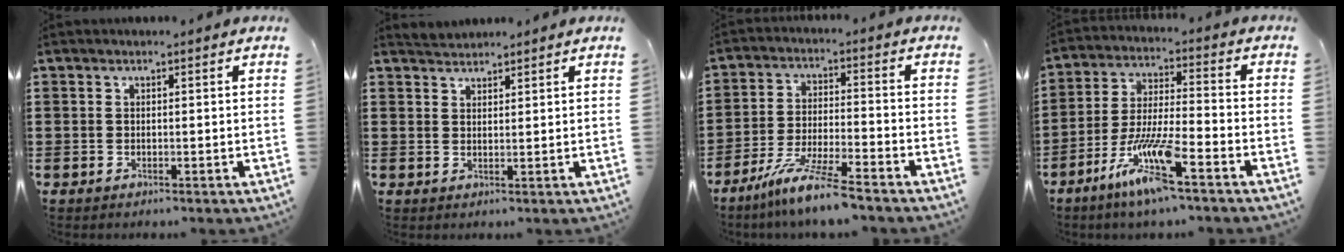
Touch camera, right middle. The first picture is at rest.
{"total": 1.3, "force": [1.3, 0.1, -0.3], "torque": [0.001, 0.004, 0.026]}
{"total": 8.6, "force": [-7.2, -0.4, 4.7], "torque": [-0.103, -0.014, -0.142]}
{"total": 10.1, "force": [-6.2, 1.3, 7.8], "torque": [-0.166, -0.009, -0.120]}